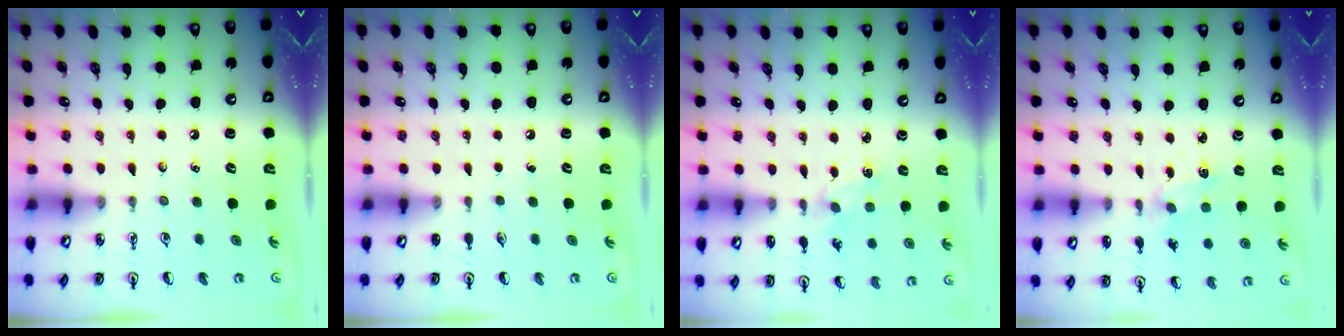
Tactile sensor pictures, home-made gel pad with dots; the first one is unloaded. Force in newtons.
{"total": 0.0}
{"total": 1.2, "press": 1.2, "slide": 0.2}
{"total": 2.0, "press": 2.0, "slide": 0.4}